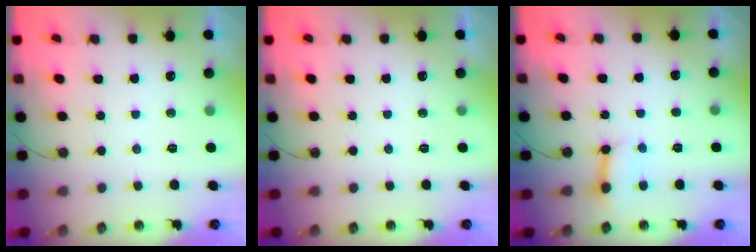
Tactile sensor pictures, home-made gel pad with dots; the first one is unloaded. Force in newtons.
{"total": 0.0}
{"total": 4.7, "press": 4.7, "slide": 0.4}